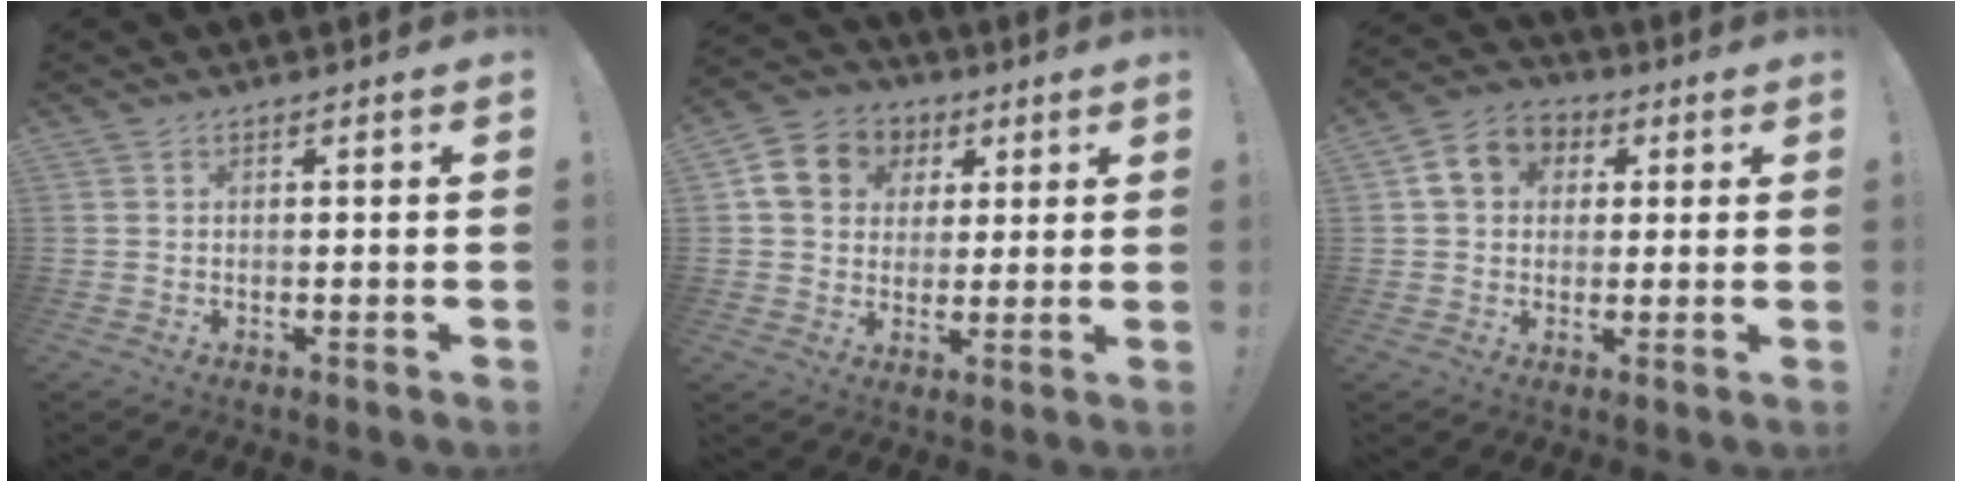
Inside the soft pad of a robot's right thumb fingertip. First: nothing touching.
{"total": 11.8, "force": [3.9, 9.9, 5.0], "torque": [-0.068, -0.007, 0.079]}
{"total": 9.6, "force": [2.5, 8.0, 4.7], "torque": [-0.062, 0.006, 0.053]}